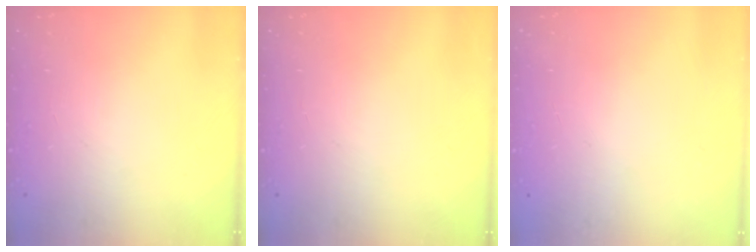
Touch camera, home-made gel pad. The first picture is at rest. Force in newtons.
{"total": 0.0}
{"total": 0.7, "press": 0.3, "slide": 0.7}